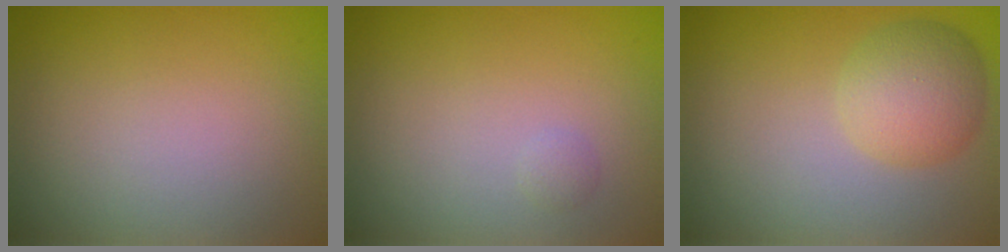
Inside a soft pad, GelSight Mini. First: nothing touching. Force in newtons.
{"total": 0.6, "press": 0.6, "slide": 0.1}
{"total": 4.4, "press": 4.4, "slide": 0.1}